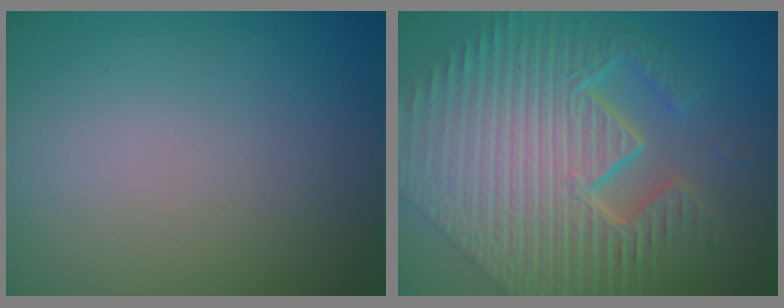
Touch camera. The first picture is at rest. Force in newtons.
{"total": 11.9, "press": 7.9, "slide": 8.9}